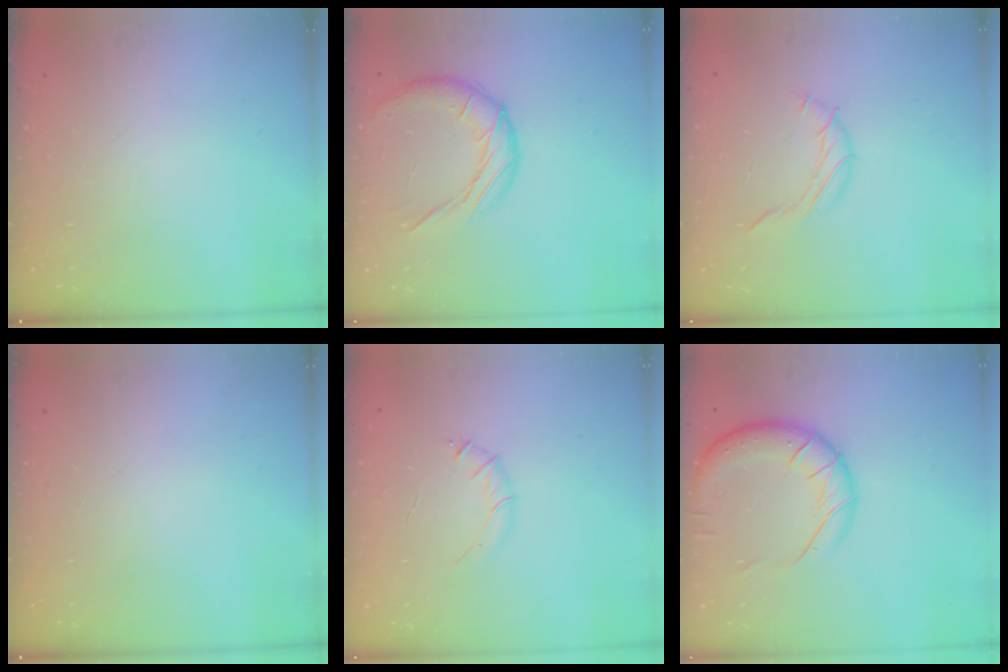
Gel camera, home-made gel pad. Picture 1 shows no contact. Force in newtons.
{"total": 13.6, "press": 13.6, "slide": 1.1}
{"total": 9.6, "press": 9.4, "slide": 2.2}
{"total": 0.0}
{"total": 3.4, "press": 3.3, "slide": 1.0}
{"total": 16.7, "press": 16.6, "slide": 2.1}